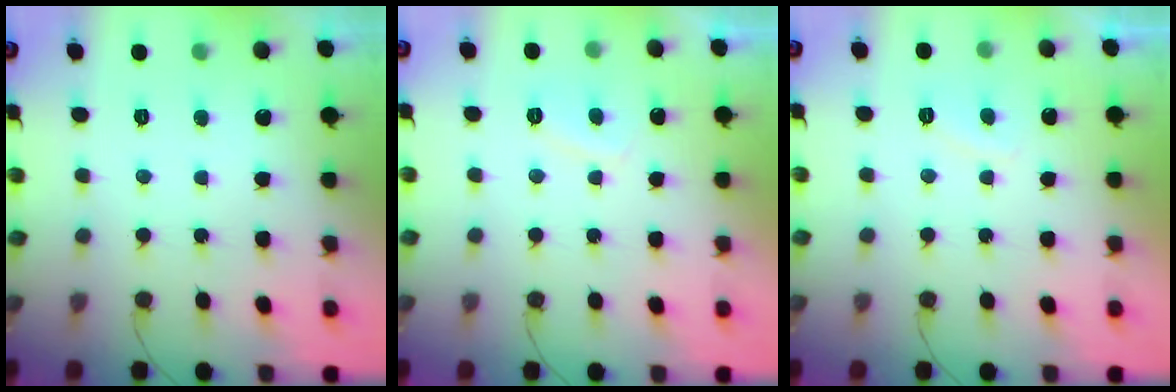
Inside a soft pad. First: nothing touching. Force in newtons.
{"total": 2.5, "press": 2.3, "slide": 0.8}
{"total": 1.9, "press": 1.7, "slide": 0.8}